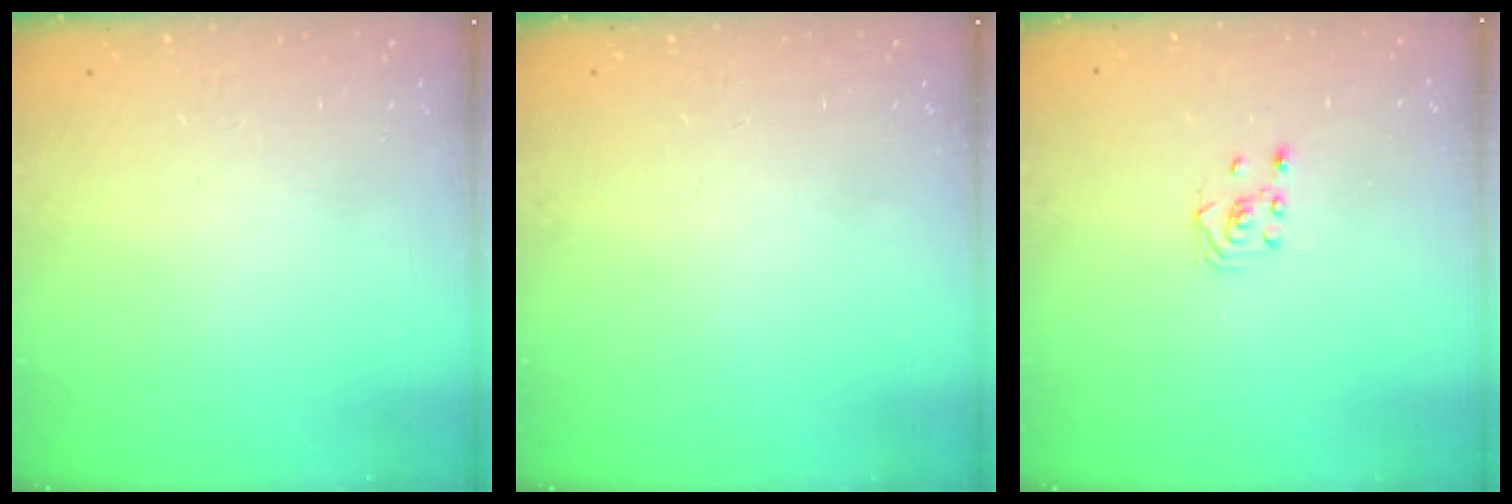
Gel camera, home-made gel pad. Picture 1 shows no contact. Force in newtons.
{"total": 0.0}
{"total": 1.6, "press": 1.4, "slide": 0.9}